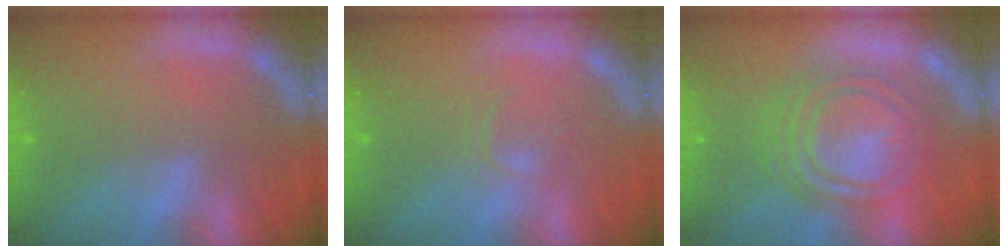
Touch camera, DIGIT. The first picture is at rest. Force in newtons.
{"total": 1.4}
{"total": 10.0}